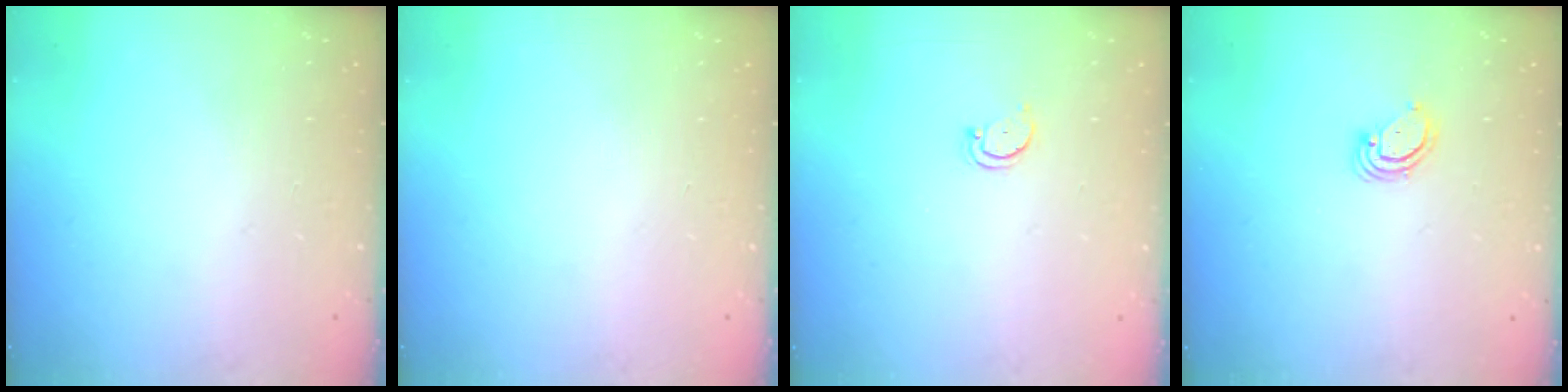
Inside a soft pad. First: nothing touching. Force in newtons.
{"total": 0.0}
{"total": 2.5, "press": 2.4, "slide": 0.5}
{"total": 3.1, "press": 3.1, "slide": 0.2}